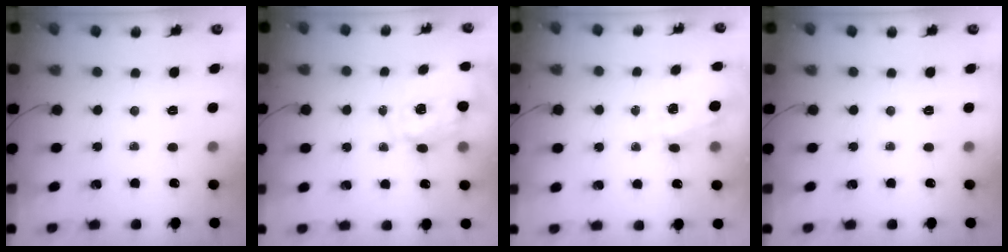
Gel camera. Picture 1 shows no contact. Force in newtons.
{"total": 2.8, "press": 2.6, "slide": 0.9}
{"total": 0.7, "press": 0.4, "slide": 0.6}
{"total": 0.0}